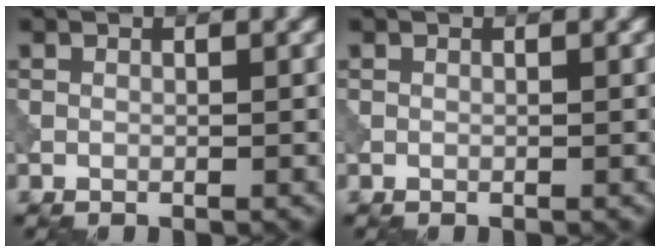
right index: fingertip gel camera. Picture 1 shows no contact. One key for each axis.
{"total": 0.0}